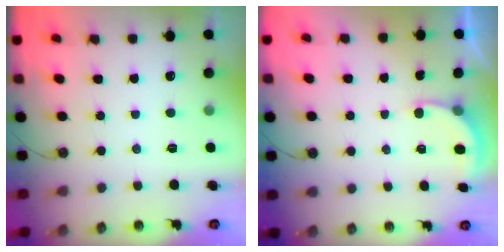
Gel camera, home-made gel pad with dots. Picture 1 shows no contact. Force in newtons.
{"total": 3.0, "press": 3.0, "slide": 0.3}